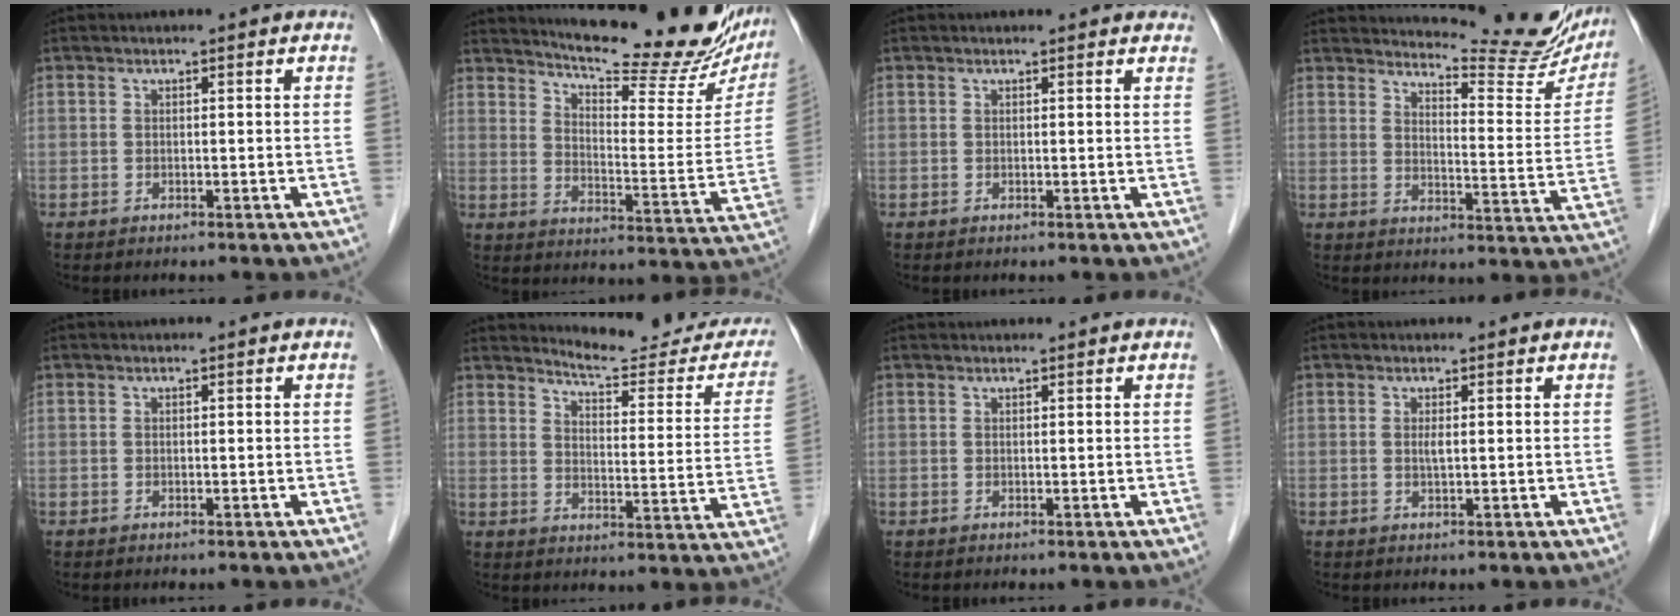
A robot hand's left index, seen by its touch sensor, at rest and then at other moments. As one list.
[{"total": 22.8, "force": [20.2, 3.5, 10.0], "torque": [-0.147, -0.066, 0.255]}, {"total": 3.7, "force": [3.4, 1.1, 1.0], "torque": [-0.010, 0.011, 0.028]}, {"total": 18.0, "force": [16.8, 2.9, 5.8], "torque": [-0.069, -0.075, 0.190]}, {"total": 0.0}, {"total": 16.0, "force": [15.5, 2.0, 3.5], "torque": [-0.033, -0.079, 0.174]}, {"total": 1.8, "force": [1.8, 0.2, 0.3], "torque": [-0.006, 0.022, 0.027]}, {"total": 1.0, "force": [0.3, 0.1, 0.9], "torque": [-0.024, 0.000, 0.006]}]